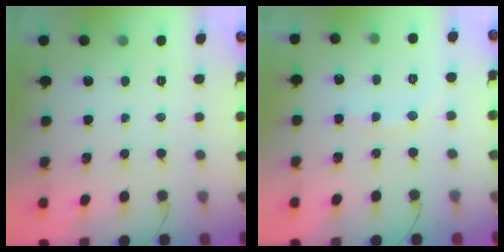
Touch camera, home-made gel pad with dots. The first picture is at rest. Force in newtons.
{"total": 6.5, "press": 6.5, "slide": 0.8}